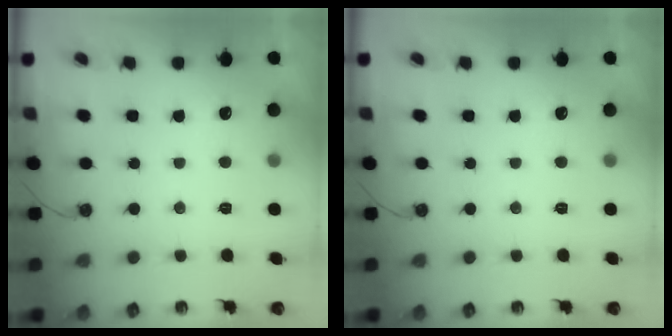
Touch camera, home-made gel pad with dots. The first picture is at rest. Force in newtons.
{"total": 0.0}